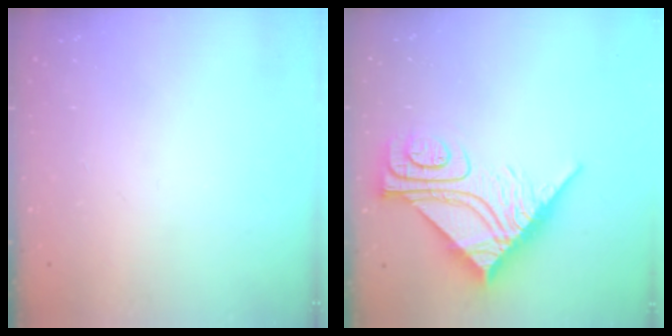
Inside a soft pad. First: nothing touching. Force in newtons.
{"total": 14.7, "press": 14.7, "slide": 1.2}